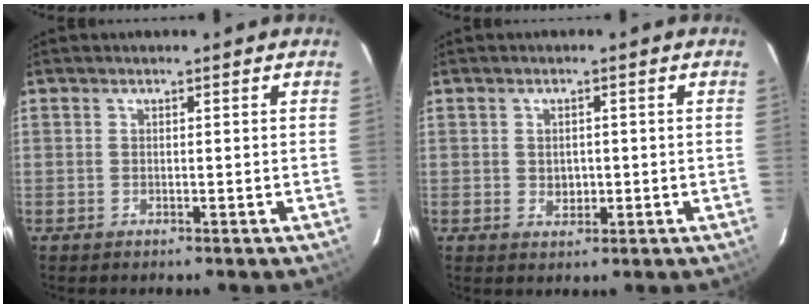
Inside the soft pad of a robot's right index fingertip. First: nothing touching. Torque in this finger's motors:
{"motor_torque": [-0.11, -0.03, -0.01, 0.00]}